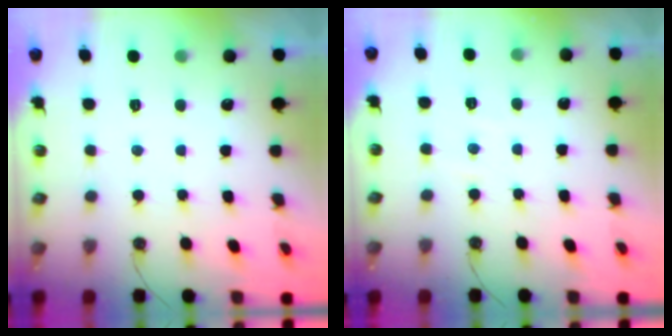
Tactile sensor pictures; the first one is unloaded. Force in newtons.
{"total": 2.7, "press": 2.7, "slide": 0.5}